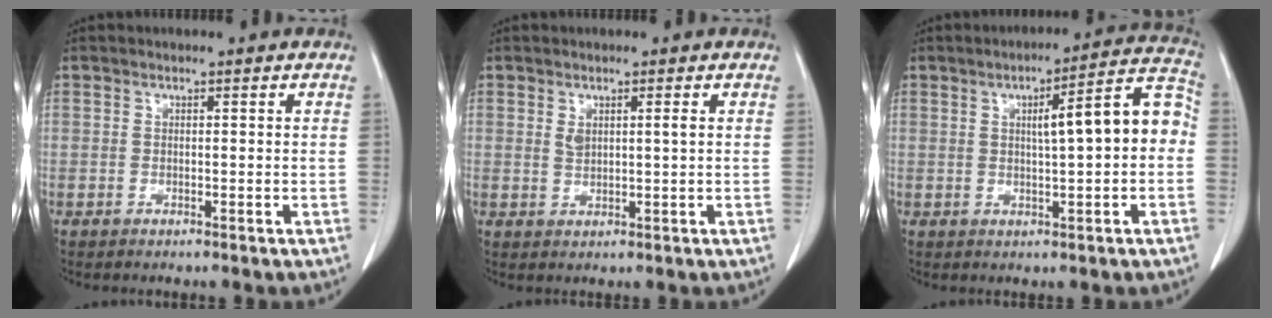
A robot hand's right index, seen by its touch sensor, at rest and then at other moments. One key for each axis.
{"total": 1.9, "fx": 0.7, "fy": 0.3, "fz": 1.8, "tx": -0.036, "ty": 0.000, "tz": 0.017}
{"total": 10.0, "fx": 0.5, "fy": 1.4, "fz": 9.9, "tx": -0.132, "ty": 0.033, "tz": 0.005}